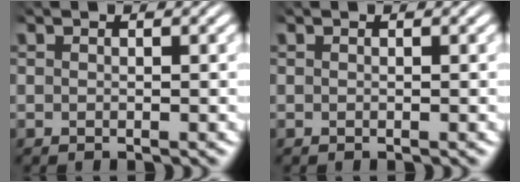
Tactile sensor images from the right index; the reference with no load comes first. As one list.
[{"total": 0.0}]